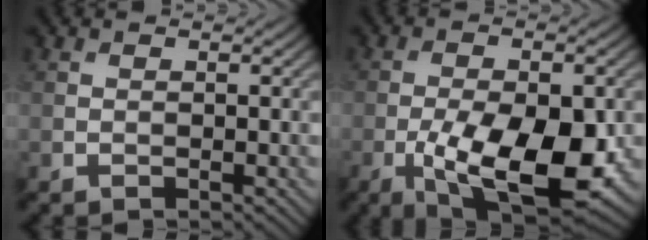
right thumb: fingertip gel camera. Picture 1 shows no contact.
{"total": 13.9, "force": [-4.4, 5.9, 11.8], "torque": [-0.200, -0.026, -0.068]}